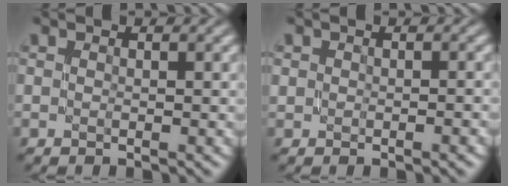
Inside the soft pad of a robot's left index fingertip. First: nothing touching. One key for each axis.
{"total": 1.3, "fx": -0.2, "fy": 1.0, "fz": 0.8, "tx": -0.009, "ty": -0.004, "tz": 0.001}